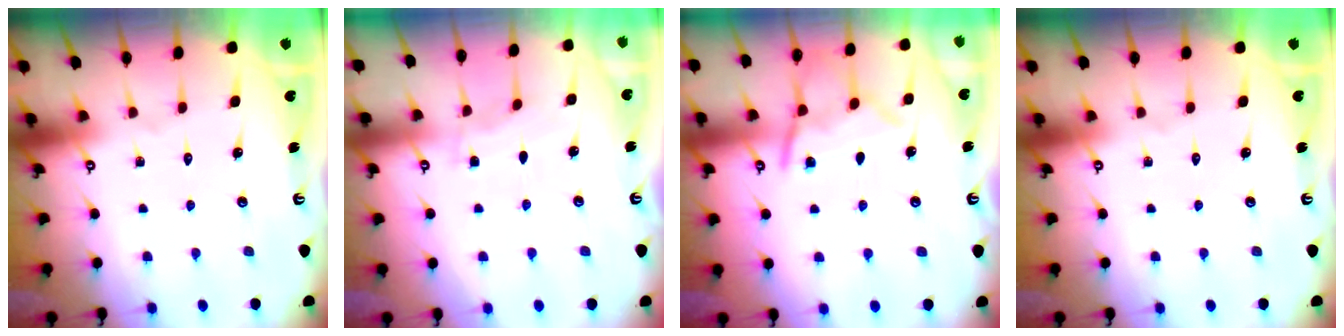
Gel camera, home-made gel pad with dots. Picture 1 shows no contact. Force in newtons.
{"total": 2.3, "press": 2.3, "slide": 0.3}
{"total": 9.9, "press": 9.9, "slide": 0.7}
{"total": 0.0}